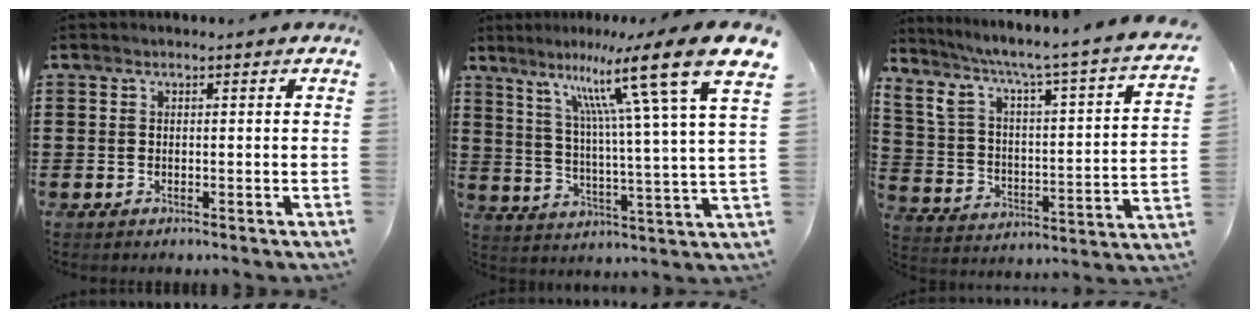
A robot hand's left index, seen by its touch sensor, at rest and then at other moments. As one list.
[{"total": 15.0, "force": [9.7, 1.3, 11.4], "torque": [-0.212, -0.050, 0.150]}, {"total": 3.7, "force": [2.0, 0.8, 3.1], "torque": [-0.071, -0.031, 0.021]}]